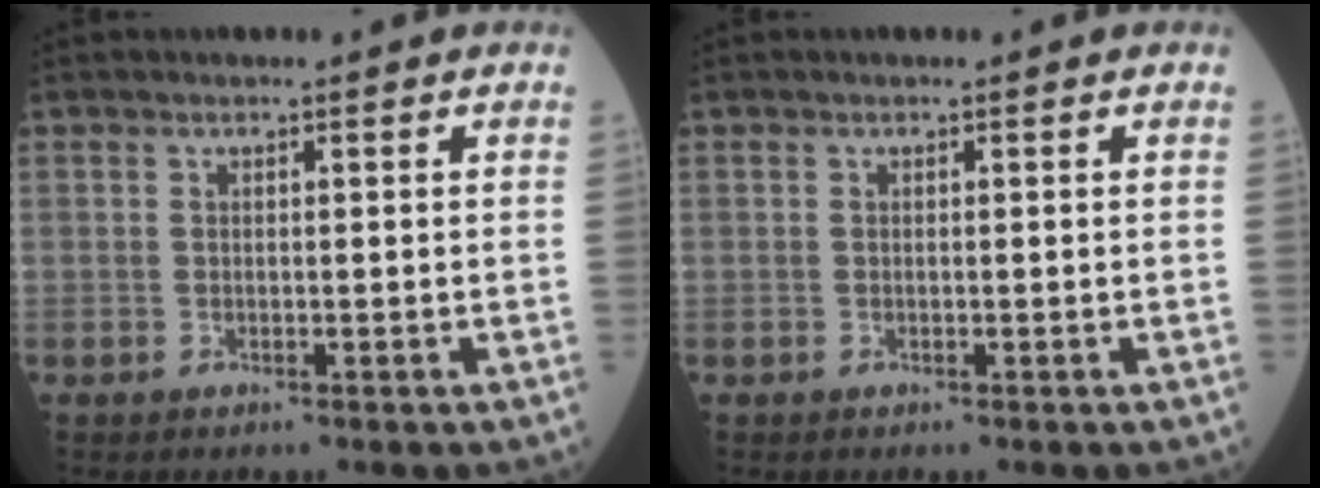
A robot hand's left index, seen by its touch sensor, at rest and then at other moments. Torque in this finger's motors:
{"motor_torque": [-0.19, 0.07, -0.03, 0.00]}